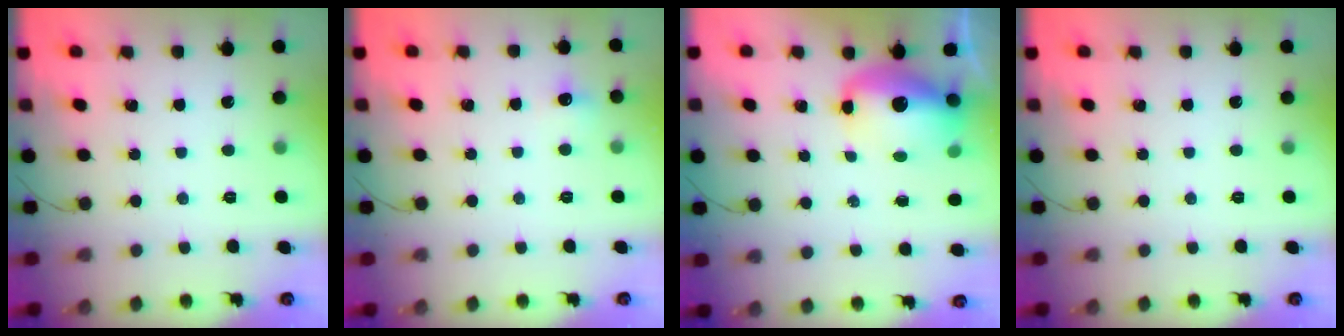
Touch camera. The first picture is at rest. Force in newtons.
{"total": 5.2, "press": 5.1, "slide": 1.1}
{"total": 12.3, "press": 11.9, "slide": 2.7}
{"total": 0.0}